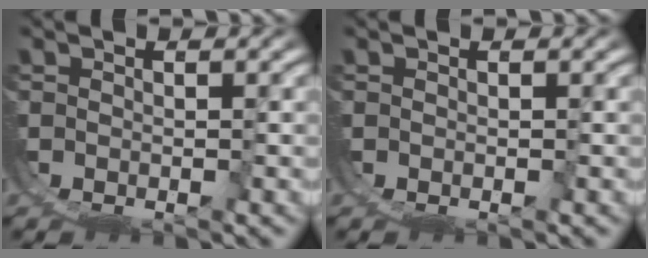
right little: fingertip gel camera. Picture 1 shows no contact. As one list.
[{"total": 0.0}]